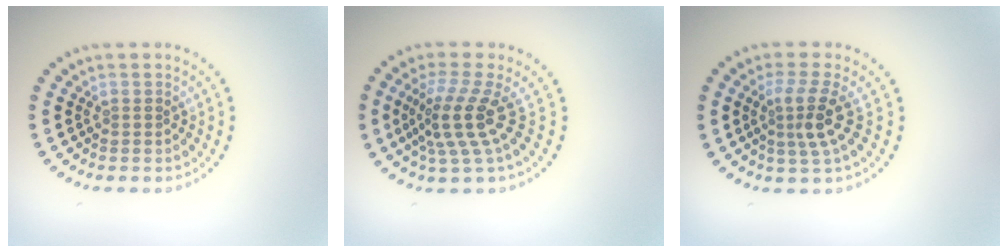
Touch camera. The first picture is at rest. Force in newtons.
{"total": 4.1, "press": 2.8, "slide": 3.0}
{"total": 3.0, "press": 2.3, "slide": 2.0}